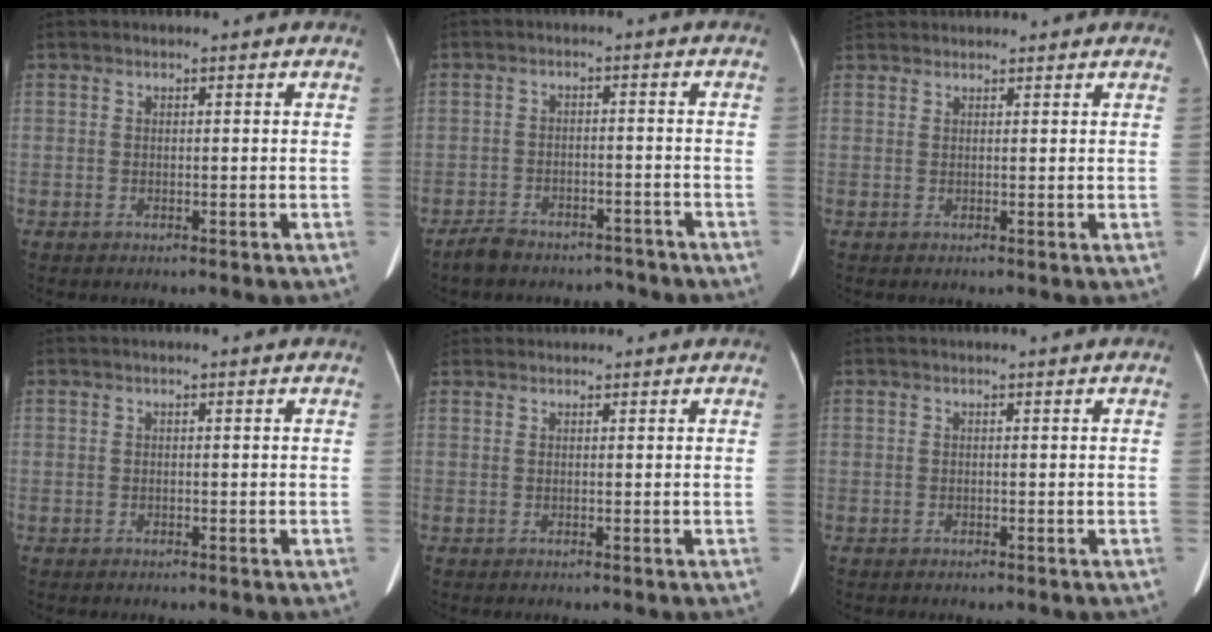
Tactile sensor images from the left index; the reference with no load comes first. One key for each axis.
{"total": 8.2, "fx": -7.1, "fy": 3.3, "fz": 2.5, "tx": -0.042, "ty": 0.004, "tz": -0.101}
{"total": 5.4, "fx": 5.1, "fy": 1.5, "fz": 1.2, "tx": -0.019, "ty": 0.039, "tz": 0.081}
{"total": 0.7, "fx": 0.6, "fy": -0.1, "fz": 0.4, "tx": -0.006, "ty": 0.009, "tz": 0.013}
{"total": 3.8, "fx": 3.7, "fy": 0.8, "fz": 0.7, "tx": -0.014, "ty": 0.033, "tz": 0.064}
{"total": 0.5, "fx": 0.4, "fy": -0.1, "fz": 0.3, "tx": -0.006, "ty": 0.005, "tz": 0.010}